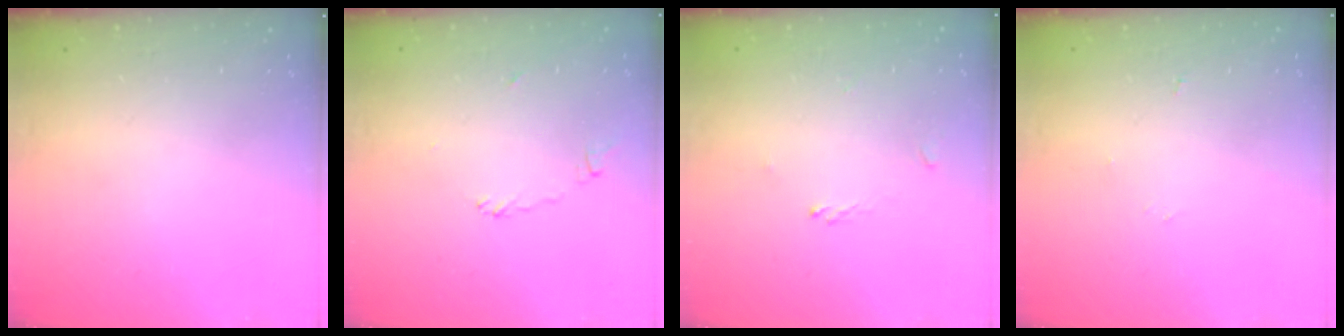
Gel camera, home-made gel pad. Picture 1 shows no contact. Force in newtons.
{"total": 4.8, "press": 4.7, "slide": 0.4}
{"total": 0.0}
{"total": 2.4, "press": 2.4, "slide": 0.2}